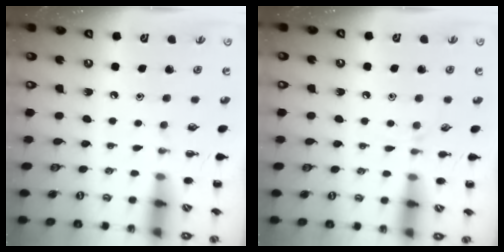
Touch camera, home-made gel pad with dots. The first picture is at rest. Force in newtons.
{"total": 2.5, "press": 2.3, "slide": 0.9}